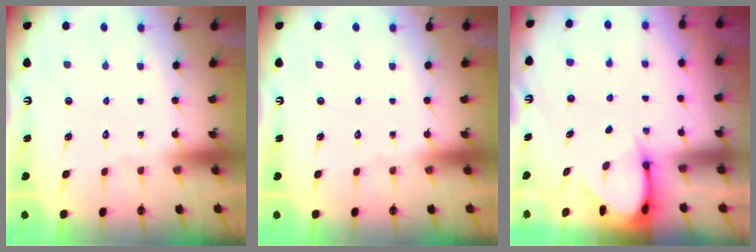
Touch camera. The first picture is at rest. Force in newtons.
{"total": 0.0}
{"total": 3.8, "press": 3.8, "slide": 0.4}